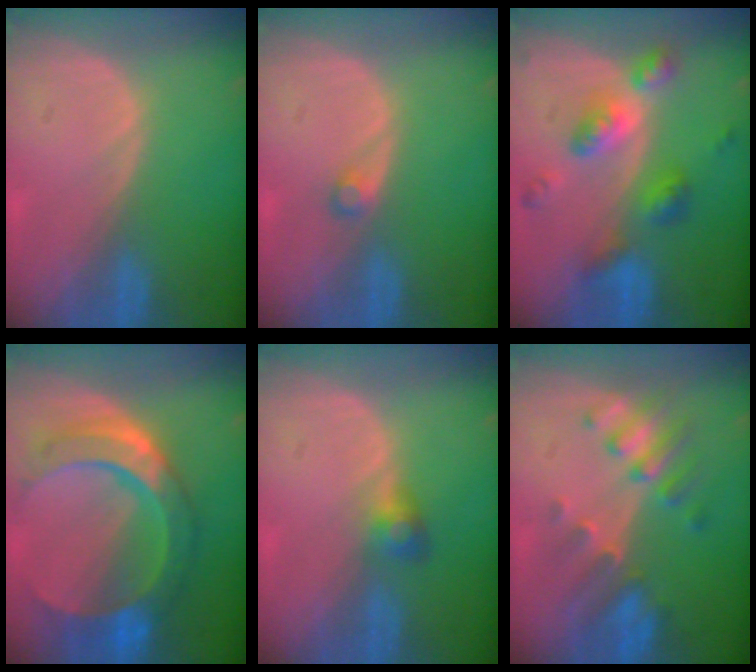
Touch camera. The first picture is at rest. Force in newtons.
{"total": 1.3, "press": 1.2, "slide": 0.3}
{"total": 7.5, "press": 7.5, "slide": 0.6}
{"total": 10.9, "press": 10.8, "slide": 1.1}
{"total": 2.5, "press": 2.5, "slide": 0.2}
{"total": 7.7, "press": 6.9, "slide": 3.4}